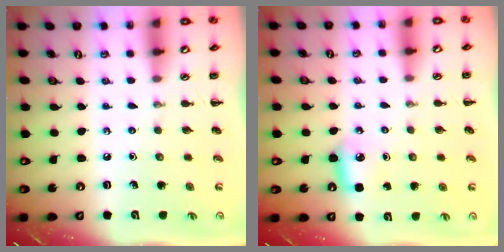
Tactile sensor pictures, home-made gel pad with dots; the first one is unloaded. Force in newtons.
{"total": 5.6, "press": 5.4, "slide": 1.6}